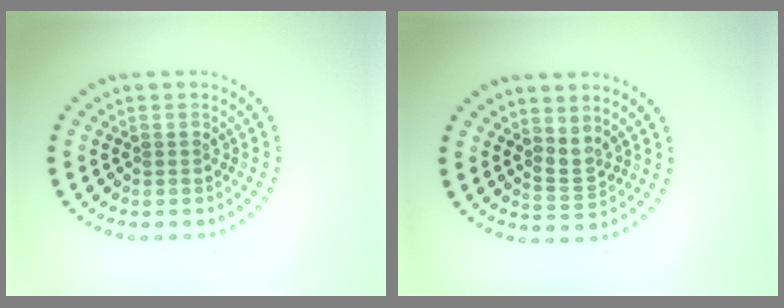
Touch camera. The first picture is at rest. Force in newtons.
{"total": 1.6, "press": 1.2, "slide": 1.0}